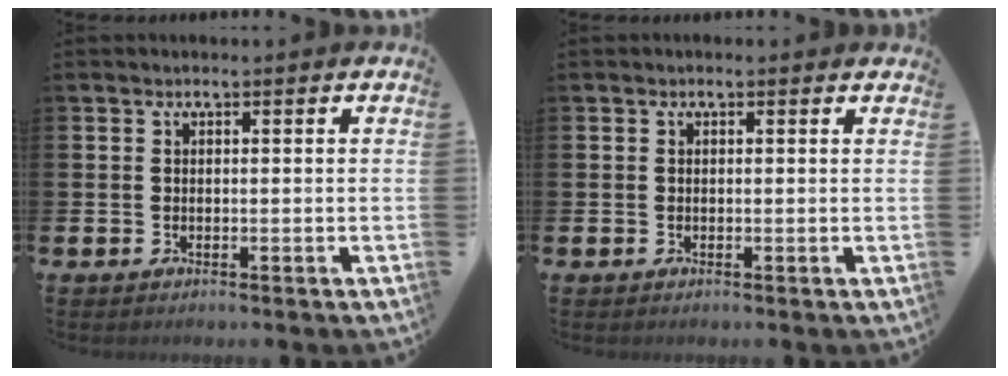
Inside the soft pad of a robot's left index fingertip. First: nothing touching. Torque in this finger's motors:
{"motor_torque": [0.71, -1.42, 0.43, 0.06]}